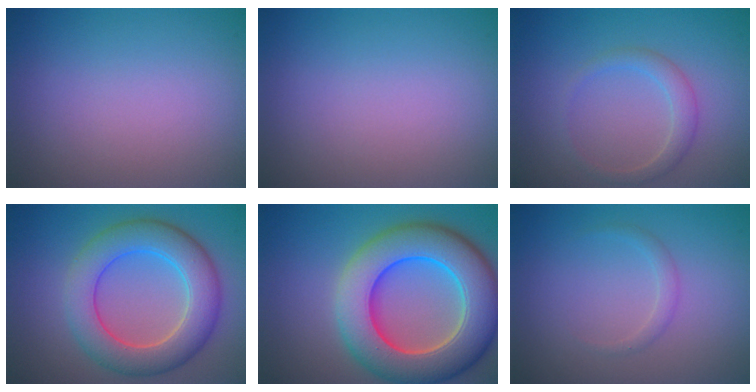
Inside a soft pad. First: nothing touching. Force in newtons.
{"total": 0.0}
{"total": 1.9, "press": 1.9, "slide": 0.1}
{"total": 7.3, "press": 7.3, "slide": 0.1}
{"total": 11.4, "press": 11.4, "slide": 0.6}
{"total": 1.0, "press": 1.0, "slide": 0.1}